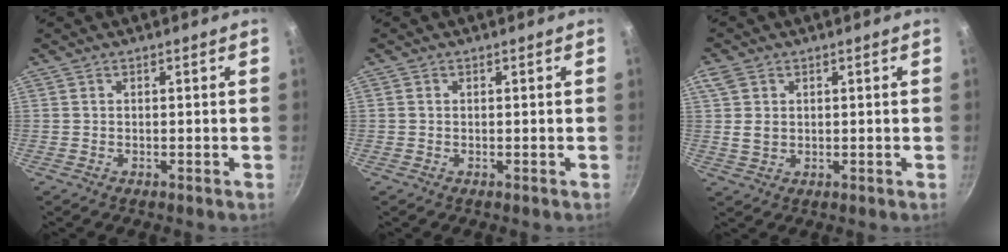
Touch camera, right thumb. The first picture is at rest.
{"total": 0.0}
{"total": 4.5, "force": [1.2, 3.4, 2.7], "torque": [-0.044, -0.003, 0.022]}